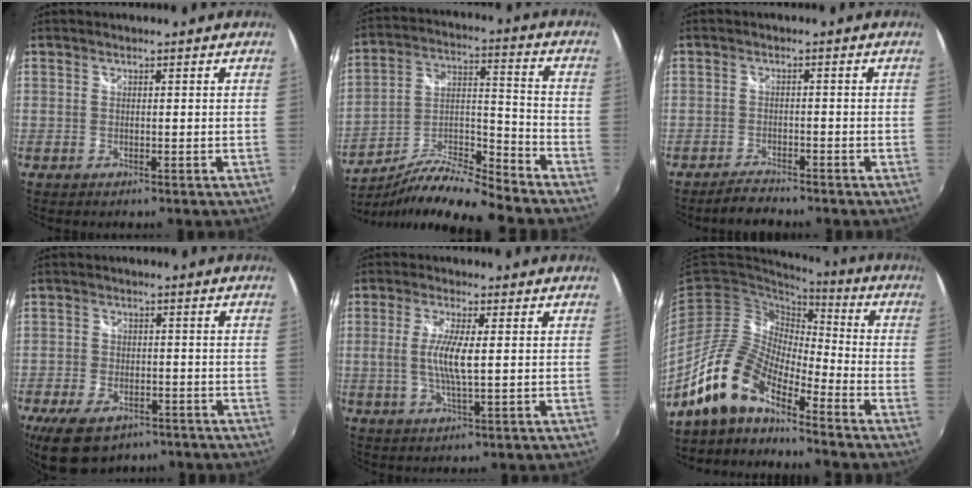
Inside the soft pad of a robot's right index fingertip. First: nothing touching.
{"total": 13.2, "force": [-11.3, 0.8, 6.8], "torque": [-0.123, 0.006, -0.209]}
{"total": 3.2, "force": [-3.0, 1.0, 0.7], "torque": [-0.027, 0.004, -0.053]}
{"total": 11.7, "force": [-7.6, 6.4, 6.1], "torque": [-0.147, -0.016, -0.120]}
{"total": 6.4, "force": [0.1, 0.8, 6.3], "torque": [-0.124, -0.004, 0.001]}
{"total": 13.7, "force": [-10.2, 4.6, 7.9], "torque": [-0.151, 0.009, -0.210]}